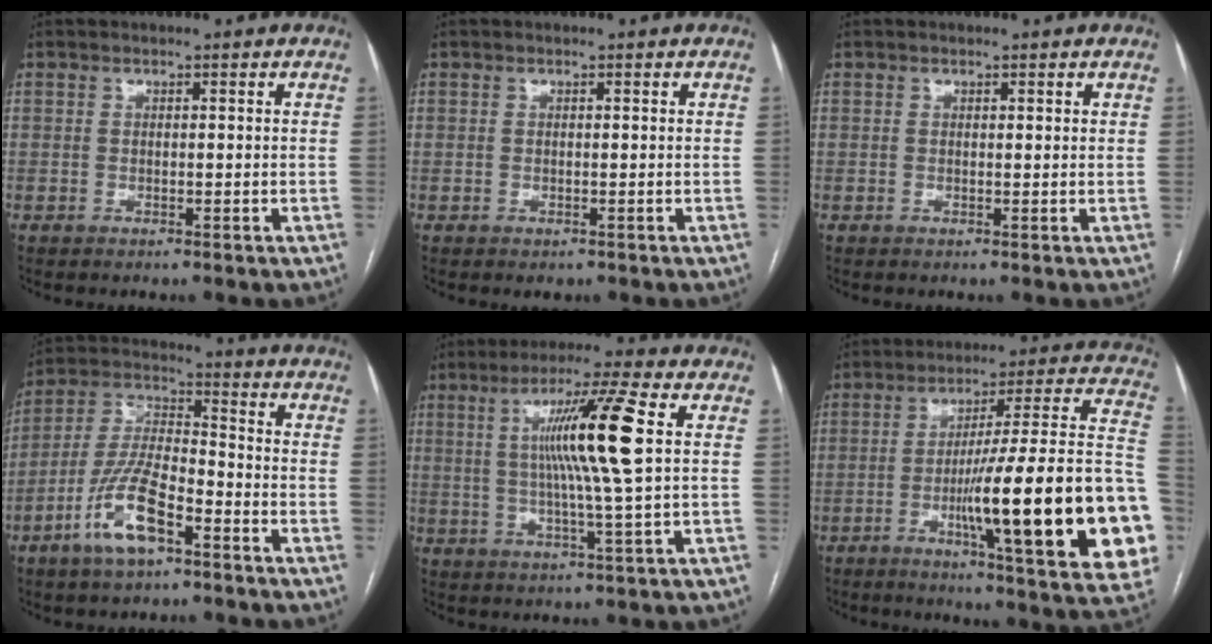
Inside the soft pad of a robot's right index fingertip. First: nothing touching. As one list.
[{"total": 0.7, "force": [-0.2, 0.5, 0.3], "torque": [-0.005, 0.002, 0.002]}, {"total": 0.6, "force": [0.4, 0.2, 0.4], "torque": [-0.009, 0.000, 0.005]}, {"total": 11.5, "force": [-6.1, 3.4, 9.2], "torque": [-0.199, 0.003, -0.114]}, {"total": 12.2, "force": [2.4, -1.3, 11.9], "torque": [-0.210, 0.003, 0.042]}, {"total": 28.1, "force": [-6.6, 1.9, 27.3], "torque": [-0.292, 0.003, -0.097]}]